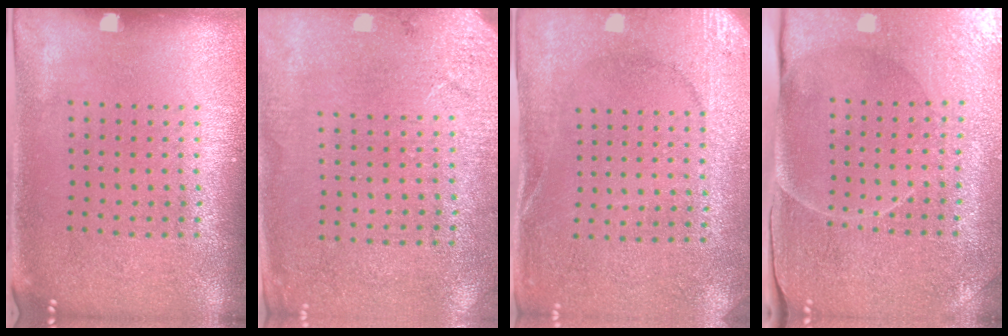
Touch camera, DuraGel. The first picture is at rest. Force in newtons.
{"total": 2.6, "press": 2.4, "slide": 1.1}
{"total": 2.6, "press": 2.6, "slide": 0.4}
{"total": 3.6, "press": 3.6, "slide": 0.5}